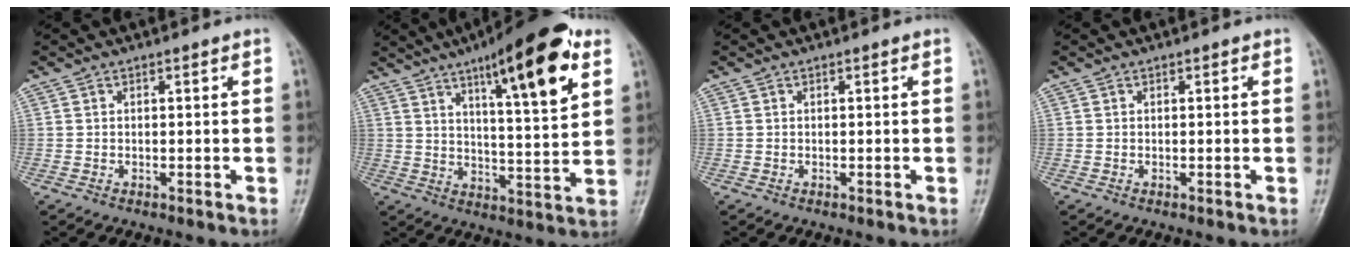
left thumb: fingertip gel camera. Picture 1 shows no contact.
{"total": 18.7, "force": [9.8, 4.4, 15.3], "torque": [-0.205, -0.037, 0.146]}
{"total": 0.0}
{"total": 0.0}